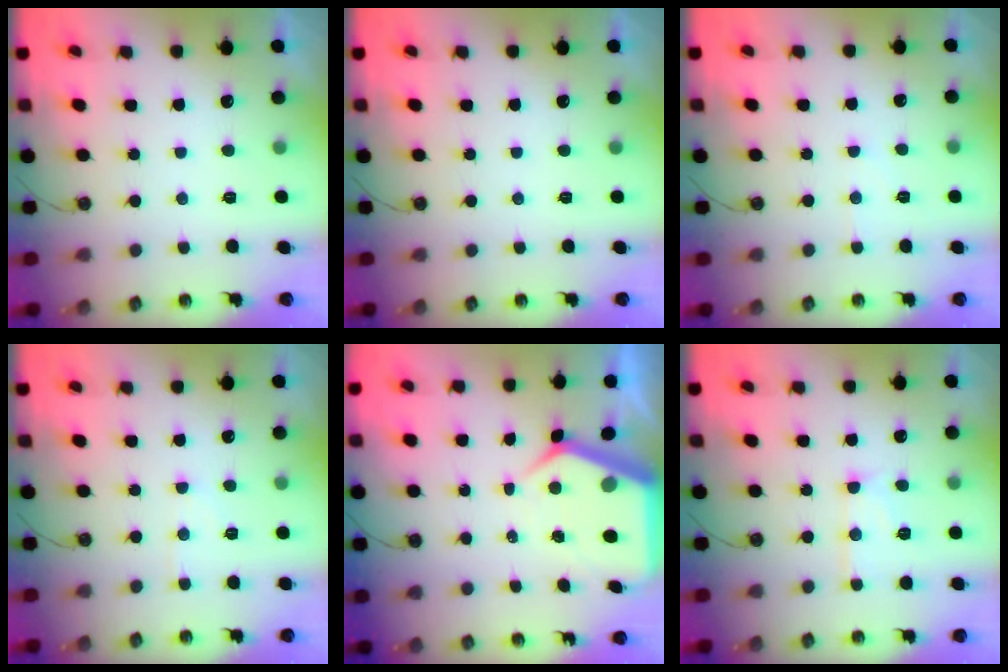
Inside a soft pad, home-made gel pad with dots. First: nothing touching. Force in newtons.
{"total": 0.0}
{"total": 4.8, "press": 4.7, "slide": 0.5}
{"total": 5.3, "press": 5.3, "slide": 0.6}
{"total": 7.6, "press": 7.6, "slide": 0.8}
{"total": 10.0, "press": 10.0, "slide": 0.6}